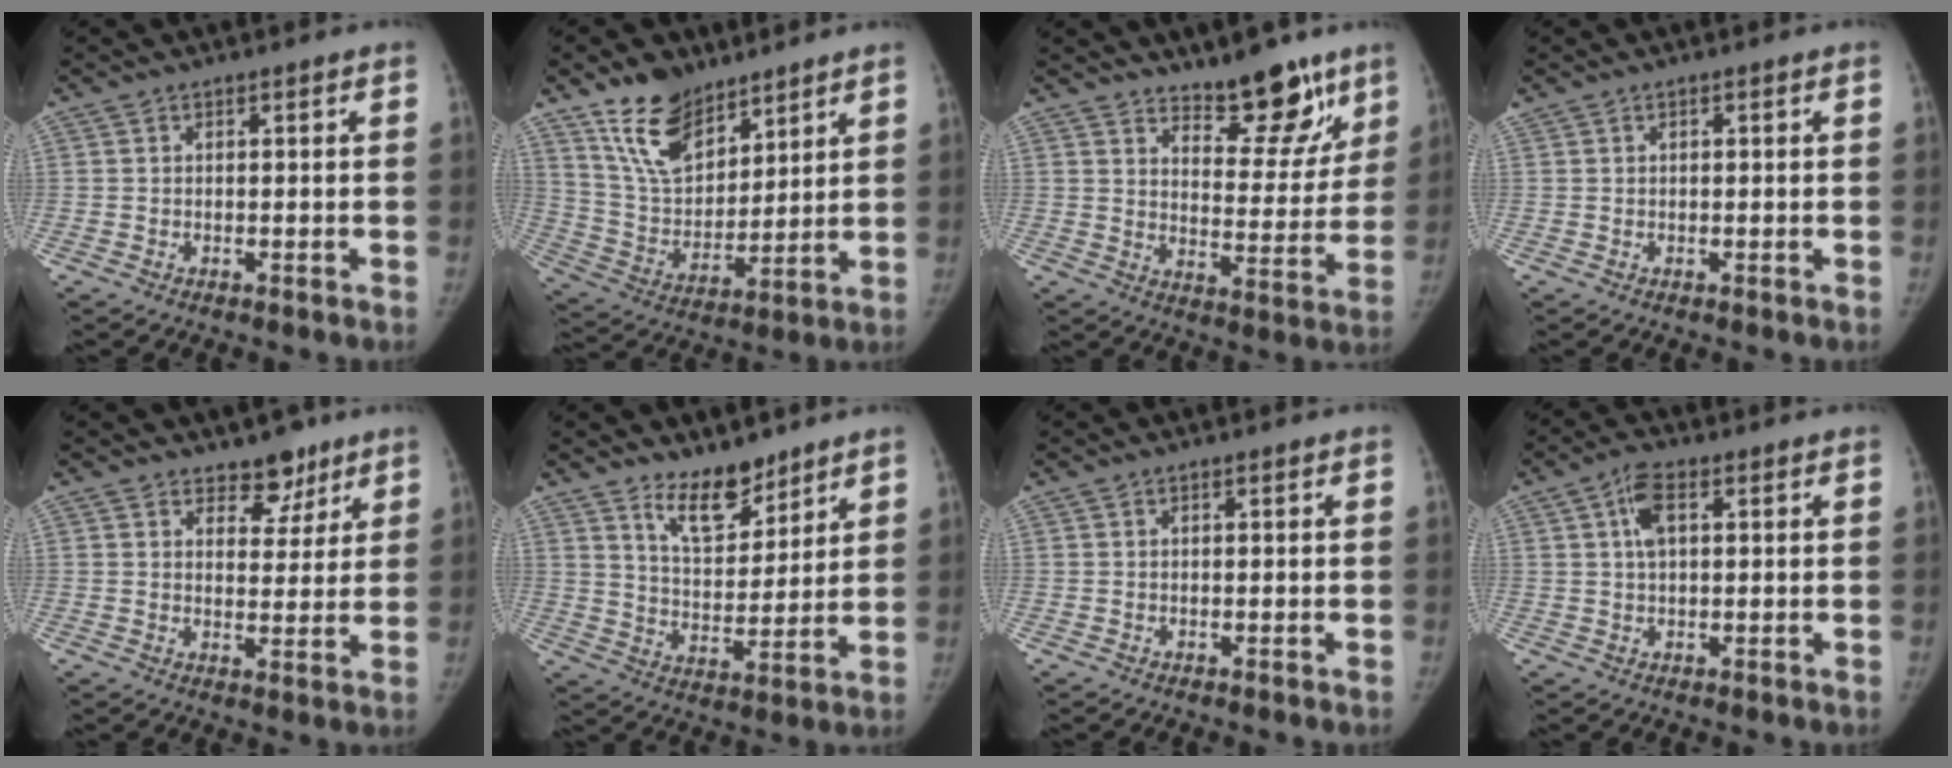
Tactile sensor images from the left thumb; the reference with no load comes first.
{"total": 14.5, "force": [10.0, 7.7, 7.0], "torque": [-0.094, -0.056, 0.200]}
{"total": 13.4, "force": [9.9, 5.6, 7.1], "torque": [-0.041, -0.072, 0.150]}
{"total": 0.6, "force": [0.2, 0.4, 0.4], "torque": [-0.004, 0.001, 0.003]}
{"total": 5.7, "force": [4.2, 3.5, 1.7], "torque": [0.013, -0.026, 0.064]}
{"total": 9.6, "force": [7.3, 4.4, 4.4], "torque": [-0.045, -0.063, 0.135]}
{"total": 0.0}
{"total": 5.2, "force": [1.5, 2.8, 4.1], "torque": [-0.075, 0.009, 0.027]}